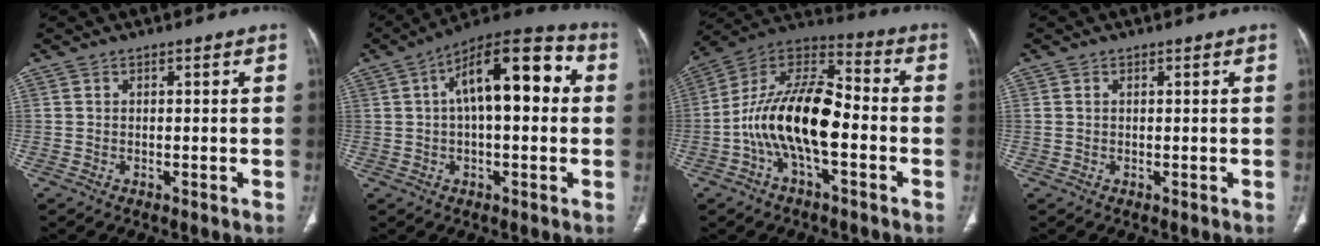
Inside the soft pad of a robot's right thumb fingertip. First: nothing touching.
{"total": 16.8, "force": [2.9, 7.2, 14.9], "torque": [-0.211, 0.040, 0.035]}
{"total": 17.6, "force": [-3.9, 8.2, 15.1], "torque": [-0.271, 0.053, -0.075]}
{"total": 0.6, "force": [0.1, 0.4, 0.5], "torque": [-0.016, 0.008, 0.007]}